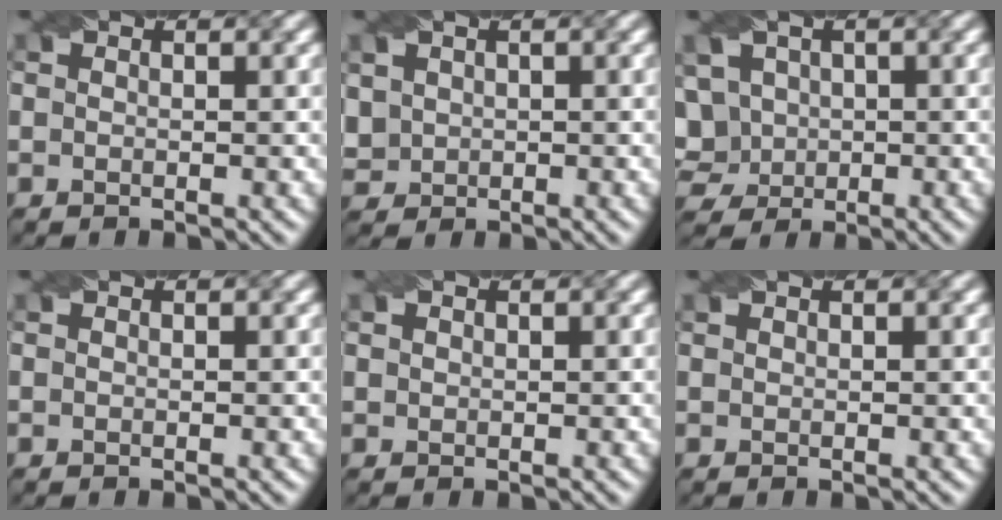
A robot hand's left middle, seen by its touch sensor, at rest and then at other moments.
{"total": 2.2, "force": [0.5, 2.0, 0.6], "torque": [-0.022, 0.000, 0.019]}
{"total": 8.2, "force": [1.0, 7.0, 4.1], "torque": [-0.089, 0.027, -0.005]}
{"total": 0.0}
{"total": 0.9, "force": [0.6, 0.7, 0.2], "torque": [-0.005, 0.000, 0.010]}
{"total": 0.7, "force": [0.7, 0.1, 0.3], "torque": [-0.007, 0.000, 0.011]}